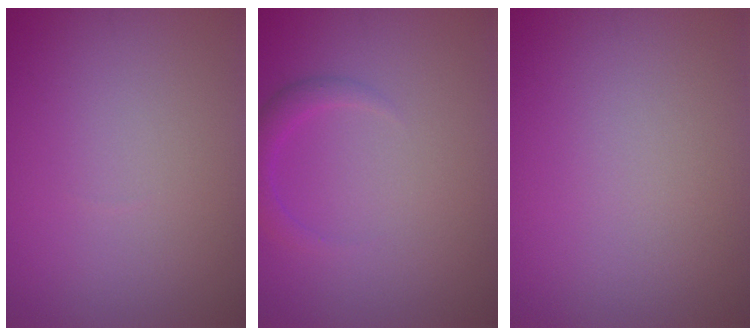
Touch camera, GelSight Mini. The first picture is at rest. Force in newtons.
{"total": 1.7, "press": 1.7, "slide": 0.2}
{"total": 0.0}